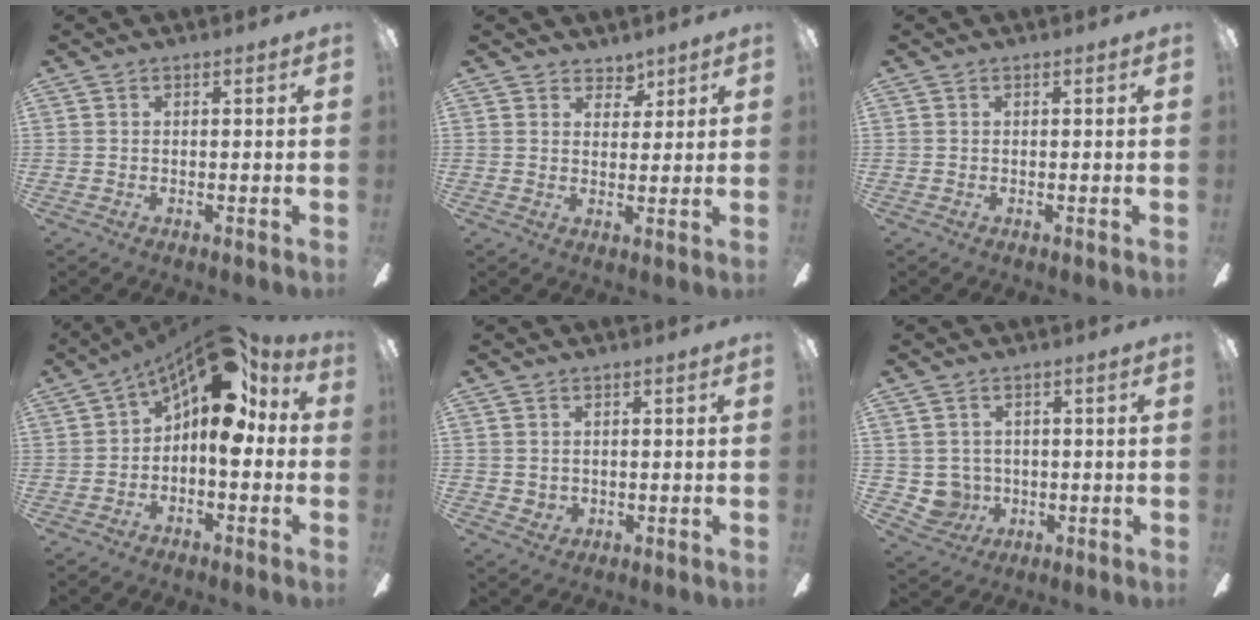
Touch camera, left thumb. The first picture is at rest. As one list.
[{"total": 2.0, "force": [1.8, 1.0, 0.0], "torque": [0.008, -0.006, 0.033]}, {"total": 0.0}, {"total": 14.1, "force": [5.2, 6.6, 11.3], "torque": [-0.163, -0.027, 0.086]}, {"total": 1.9, "force": [1.1, 1.5, 0.3], "torque": [-0.008, 0.000, 0.020]}, {"total": 5.0, "force": [0.7, 4.9, 0.8], "torque": [-0.045, -0.002, 0.019]}]